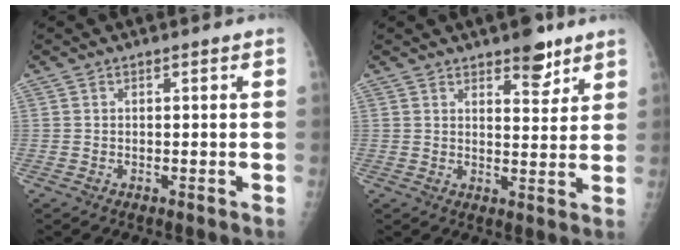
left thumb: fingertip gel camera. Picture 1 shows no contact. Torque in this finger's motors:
{"motor_torque": [3.02, 1.99, 0.33, -0.43, 0.01]}